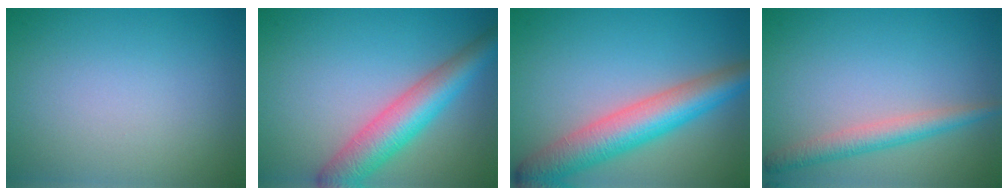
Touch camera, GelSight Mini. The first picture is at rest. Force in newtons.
{"total": 6.0, "press": 6.0, "slide": 0.2}
{"total": 6.9, "press": 6.9, "slide": 0.2}
{"total": 2.8, "press": 2.8, "slide": 0.2}